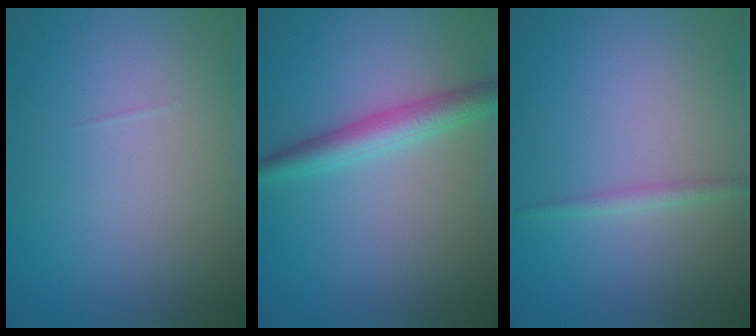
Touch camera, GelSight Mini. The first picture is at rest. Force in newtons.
{"total": 3.4, "press": 3.4, "slide": 0.1}
{"total": 1.1, "press": 1.1, "slide": 0.1}